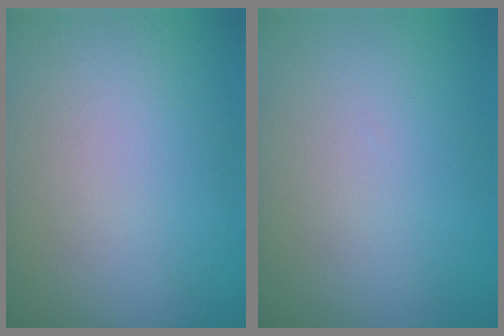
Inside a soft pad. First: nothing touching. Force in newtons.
{"total": 0.0}